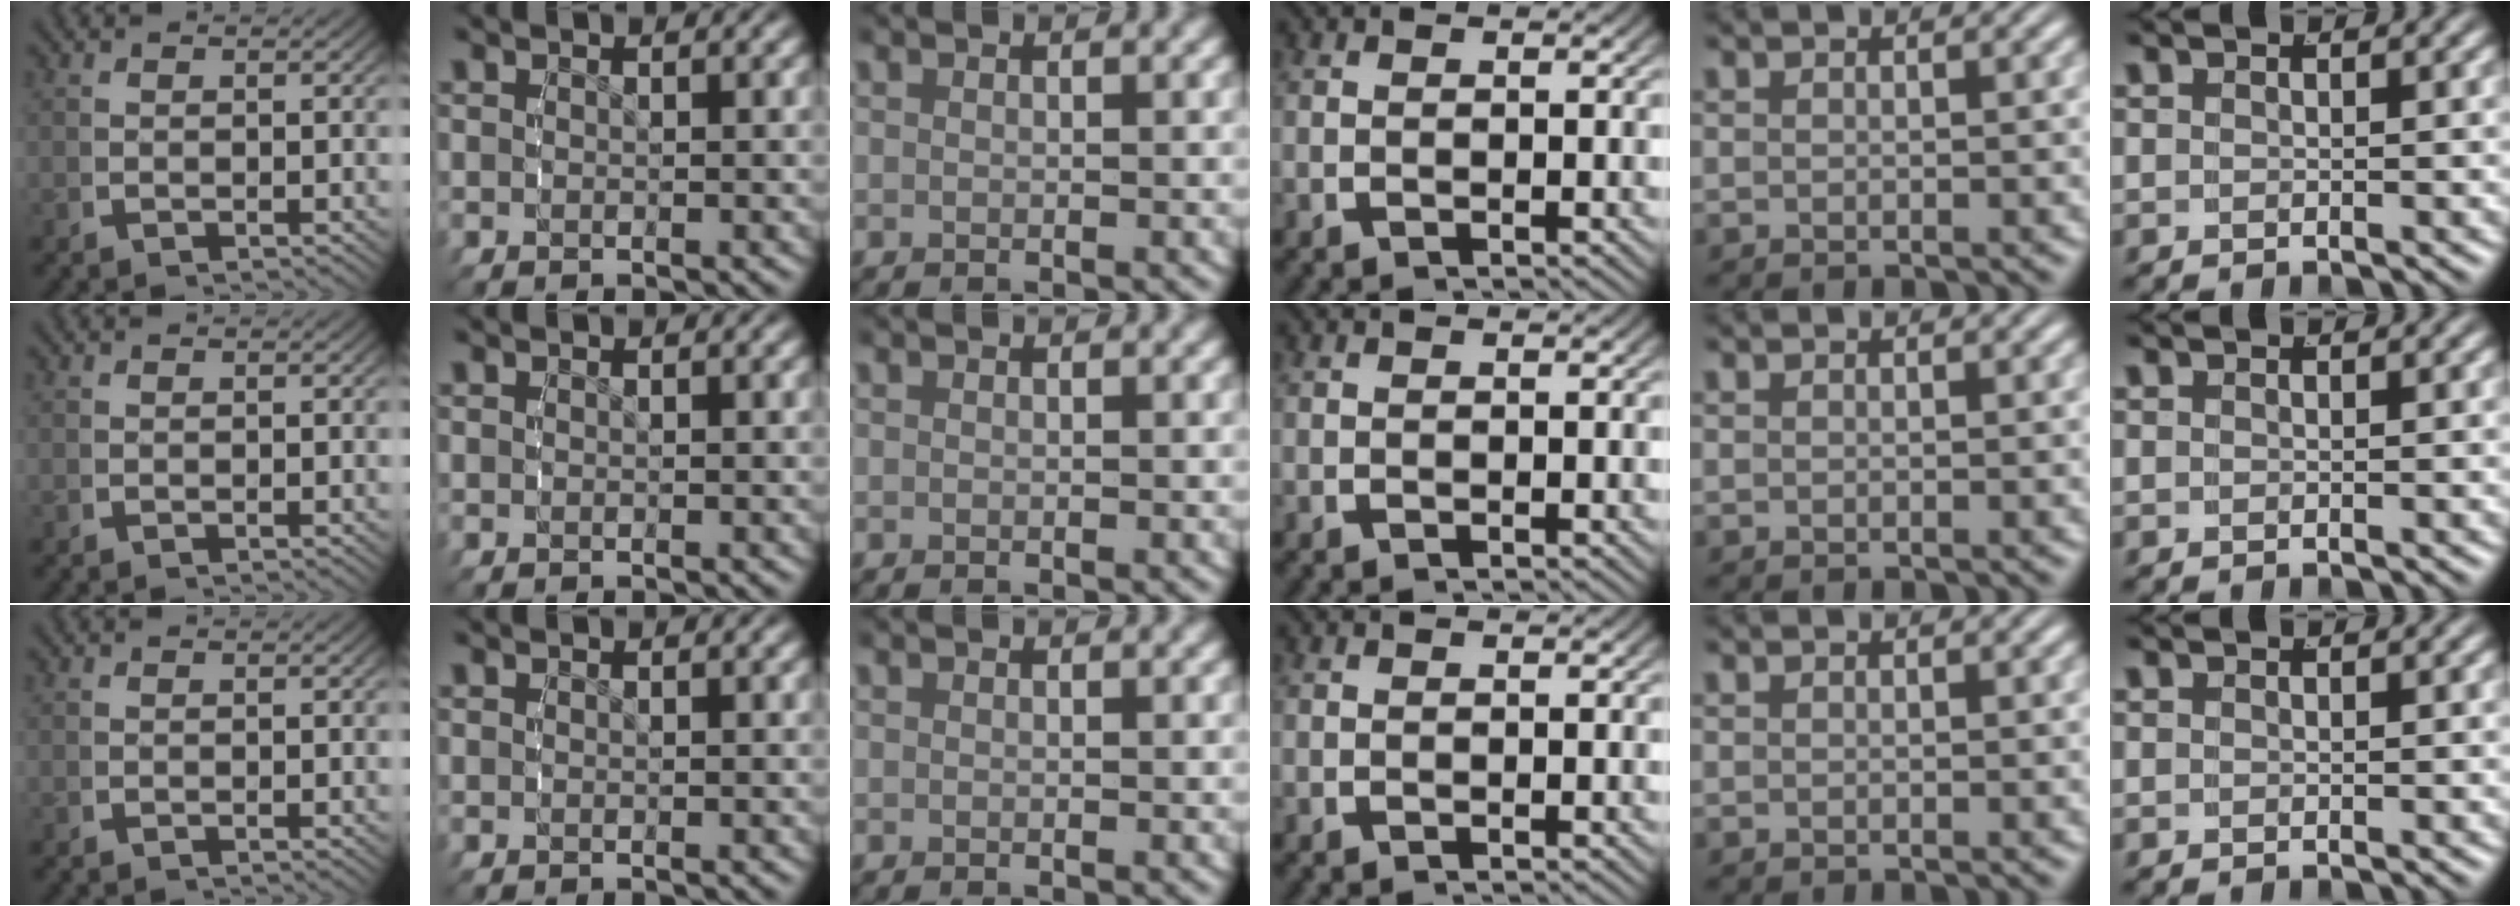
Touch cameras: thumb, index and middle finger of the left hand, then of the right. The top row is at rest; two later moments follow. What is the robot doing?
{"motion": "reach", "object": "stress ball aka squeeze ball"}